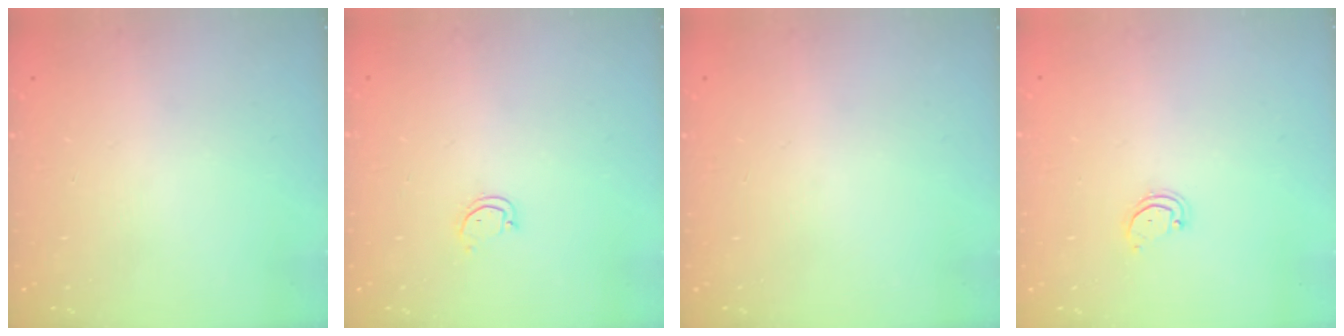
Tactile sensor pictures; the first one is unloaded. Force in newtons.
{"total": 3.2, "press": 3.2, "slide": 0.2}
{"total": 0.0}
{"total": 2.6, "press": 2.6, "slide": 0.2}